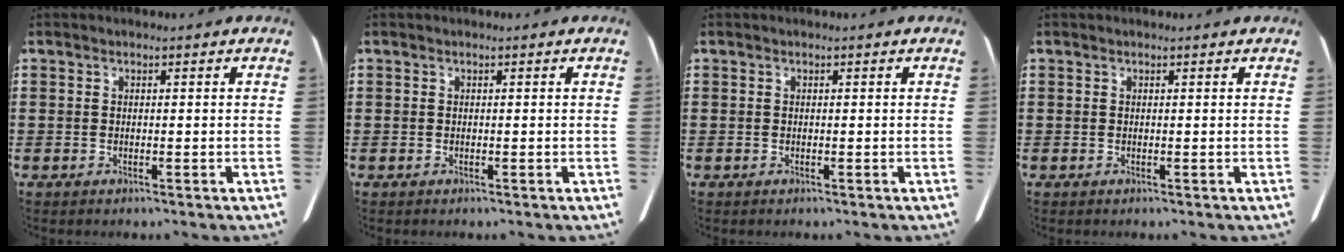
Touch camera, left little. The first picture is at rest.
{"total": 0.0}
{"total": 0.0}
{"total": 0.0}